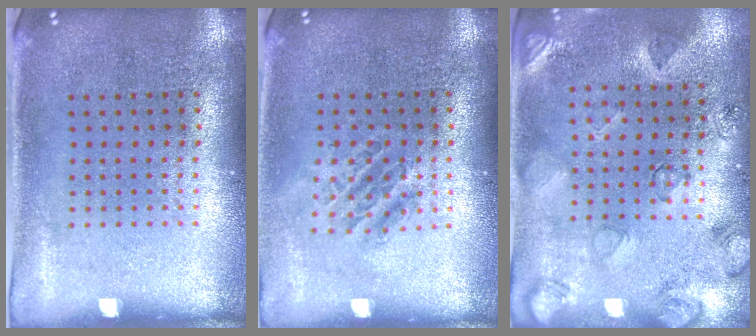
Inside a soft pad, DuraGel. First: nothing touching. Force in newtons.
{"total": 1.1, "press": 1.1, "slide": 0.3}
{"total": 2.6, "press": 1.9, "slide": 1.7}